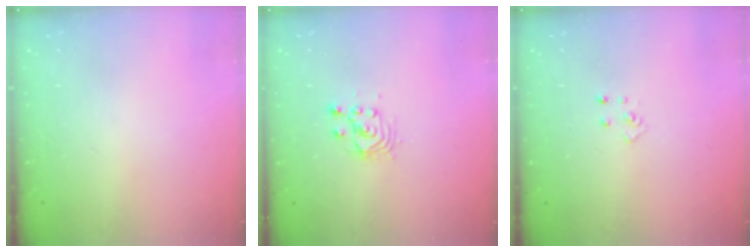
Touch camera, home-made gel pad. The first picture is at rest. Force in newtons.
{"total": 3.1, "press": 3.0, "slide": 0.3}
{"total": 3.7, "press": 3.7, "slide": 0.3}